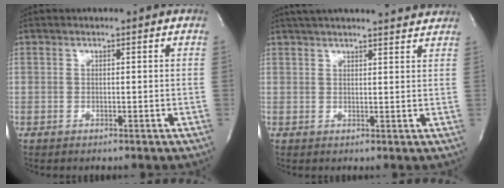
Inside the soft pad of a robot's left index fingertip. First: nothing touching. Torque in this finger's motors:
{"motor_torque": [0.39, -0.52, 0.34, 0.06]}